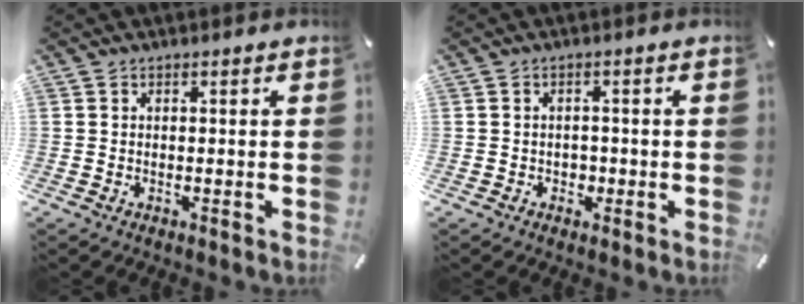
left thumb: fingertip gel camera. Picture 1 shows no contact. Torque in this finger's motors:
{"motor_torque": [-0.15, 0.12, -0.01, -0.04, -0.01]}